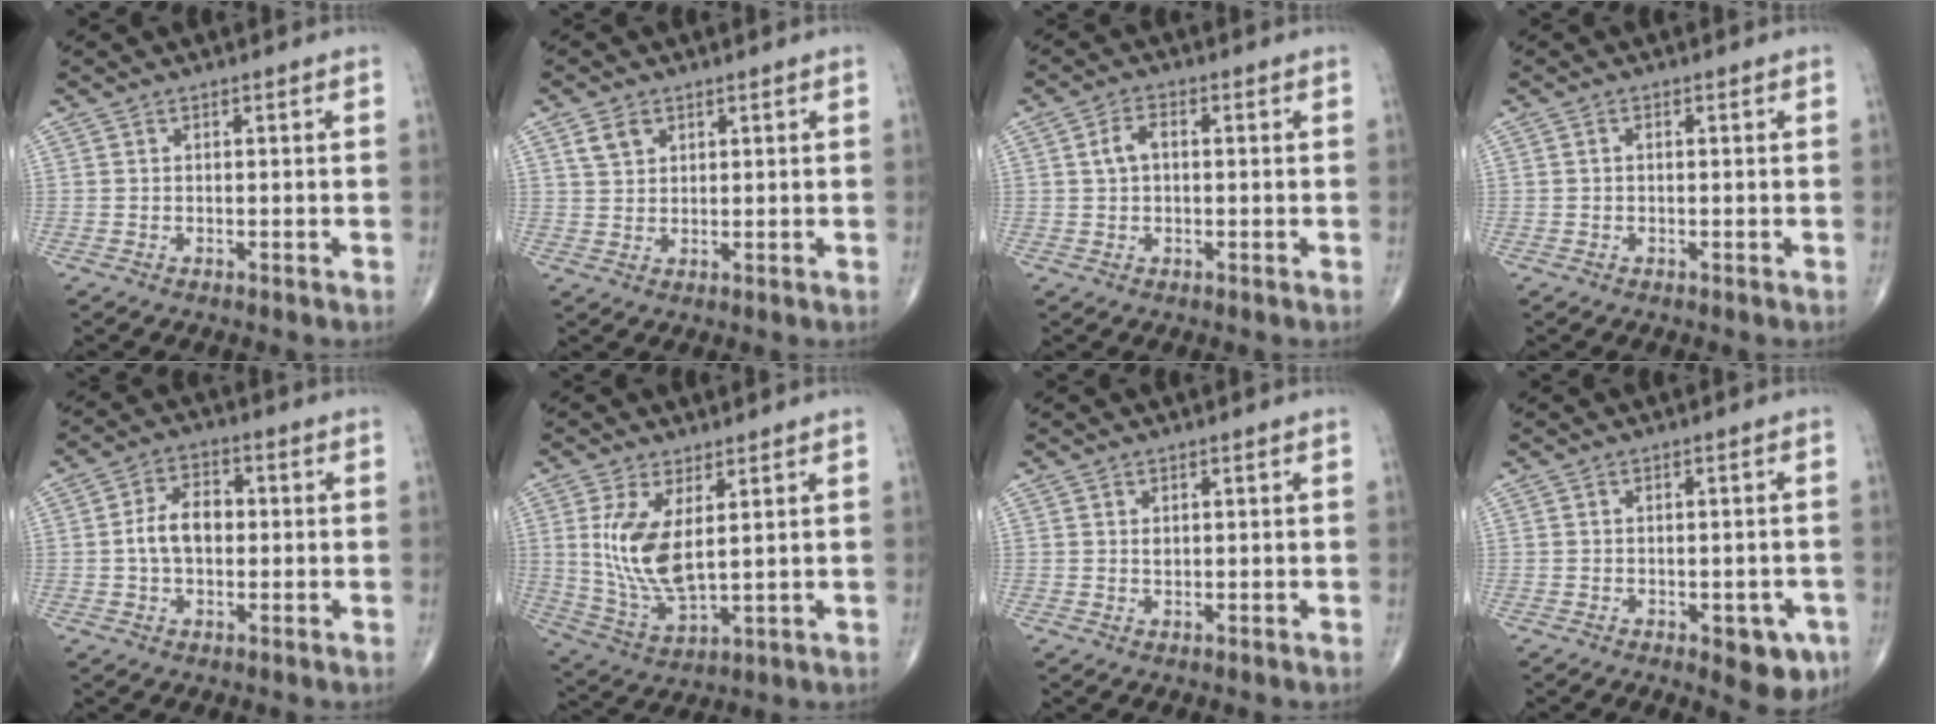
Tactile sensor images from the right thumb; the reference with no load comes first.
{"total": 3.6, "force": [1.9, 2.5, 1.7], "torque": [-0.024, -0.006, 0.040]}
{"total": 3.6, "force": [0.4, 2.2, 2.9], "torque": [-0.057, 0.012, 0.005]}
{"total": 0.5, "force": [-0.1, 0.3, 0.4], "torque": [-0.005, 0.000, -0.003]}
{"total": 7.3, "force": [-0.2, 4.8, 5.5], "torque": [-0.089, 0.020, -0.010]}
{"total": 11.3, "force": [2.5, 4.8, 9.9], "torque": [-0.201, -0.024, 0.064]}
{"total": 1.0, "force": [0.3, 0.6, 0.7], "torque": [-0.007, -0.002, 0.007]}
{"total": 6.6, "force": [-2.9, 3.1, 5.0], "torque": [-0.036, 0.005, -0.029]}